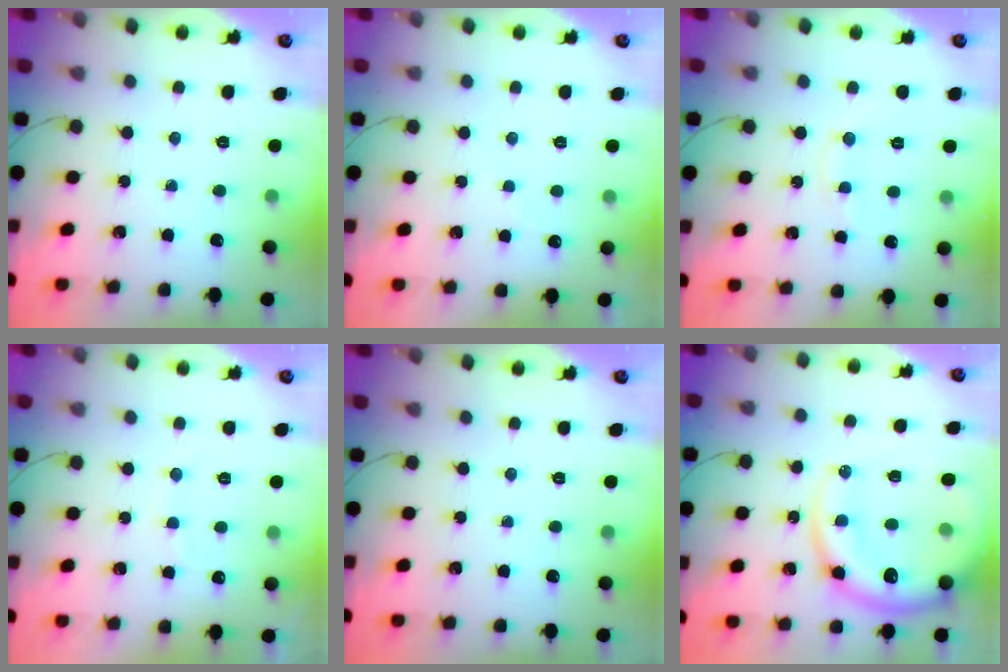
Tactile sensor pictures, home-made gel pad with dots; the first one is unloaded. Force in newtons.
{"total": 5.2, "press": 5.1, "slide": 0.9}
{"total": 7.6, "press": 7.6, "slide": 0.9}
{"total": 5.6, "press": 5.6, "slide": 0.9}
{"total": 0.0}
{"total": 17.5, "press": 16.9, "slide": 4.5}